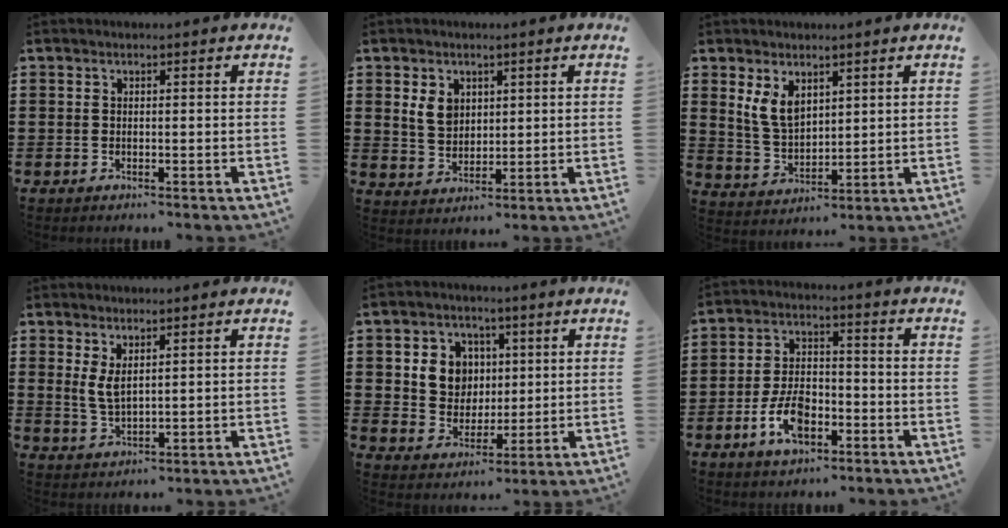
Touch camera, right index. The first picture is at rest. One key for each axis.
{"total": 4.2, "fx": 1.6, "fy": 3.2, "fz": 2.2, "tx": -0.055, "ty": 0.010, "tz": 0.029}
{"total": 5.6, "fx": 2.7, "fy": 3.3, "fz": 3.6, "tx": -0.089, "ty": 0.005, "tz": 0.049}
{"total": 3.5, "fx": 1.5, "fy": 1.4, "fz": 2.8, "tx": -0.066, "ty": -0.002, "tz": 0.026}
{"total": 6.9, "fx": 1.6, "fy": 6.3, "fz": 2.4, "tx": -0.060, "ty": 0.015, "tz": 0.025}
{"total": 7.6, "fx": -3.4, "fy": 4.0, "fz": 5.5, "tx": -0.124, "ty": 0.002, "tz": -0.066}